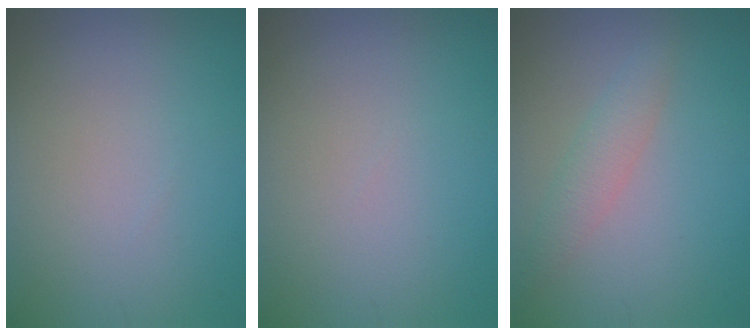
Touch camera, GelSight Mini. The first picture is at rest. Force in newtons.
{"total": 0.0}
{"total": 2.1, "press": 2.1, "slide": 0.1}